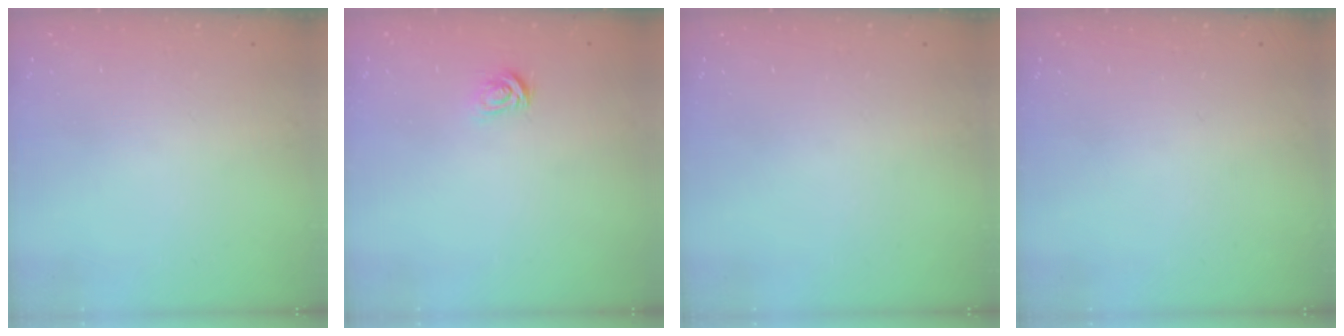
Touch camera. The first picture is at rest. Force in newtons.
{"total": 2.8, "press": 2.8, "slide": 0.4}
{"total": 0.0}
{"total": 0.0}